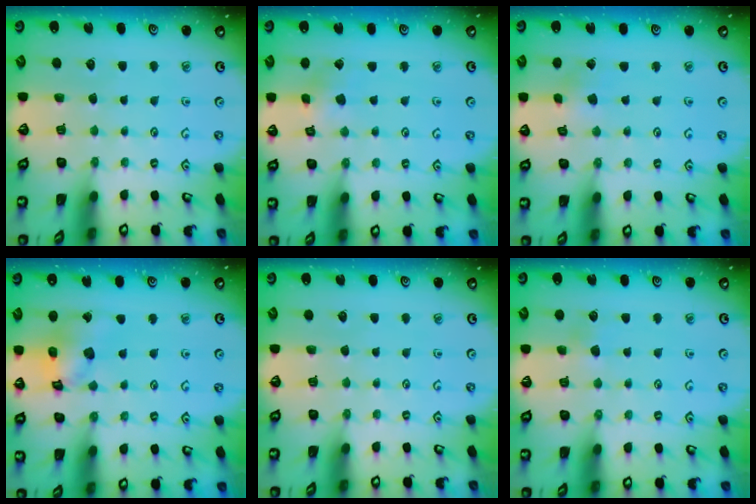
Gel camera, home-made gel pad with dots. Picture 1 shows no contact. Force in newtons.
{"total": 2.6, "press": 2.6, "slide": 0.3}
{"total": 1.3, "press": 1.3, "slide": 0.2}
{"total": 13.4, "press": 13.3, "slide": 1.8}
{"total": 0.0}
{"total": 3.6, "press": 3.5, "slide": 0.8}